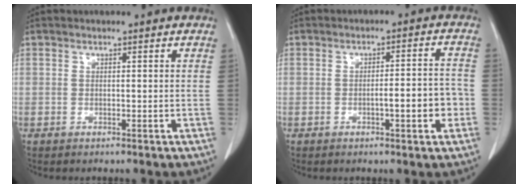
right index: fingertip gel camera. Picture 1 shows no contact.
{"total": 5.6, "force": [-1.7, 1.0, 5.3], "torque": [-0.075, 0.012, -0.018]}